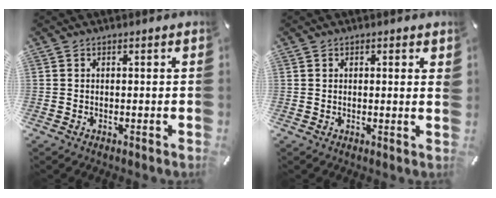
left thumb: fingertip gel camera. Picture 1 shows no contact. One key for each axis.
{"total": 1.2, "fx": 0.5, "fy": 0.3, "fz": 1.0, "tx": -0.013, "ty": -0.001, "tz": 0.006}